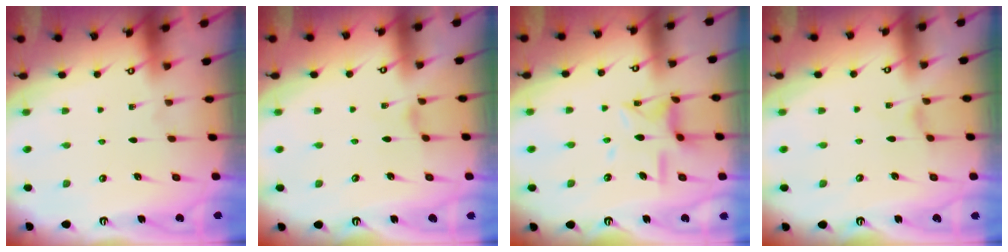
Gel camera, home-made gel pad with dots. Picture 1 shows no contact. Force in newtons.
{"total": 0.9, "press": 0.9, "slide": 0.3}
{"total": 11.4, "press": 11.4, "slide": 1.1}
{"total": 0.0}